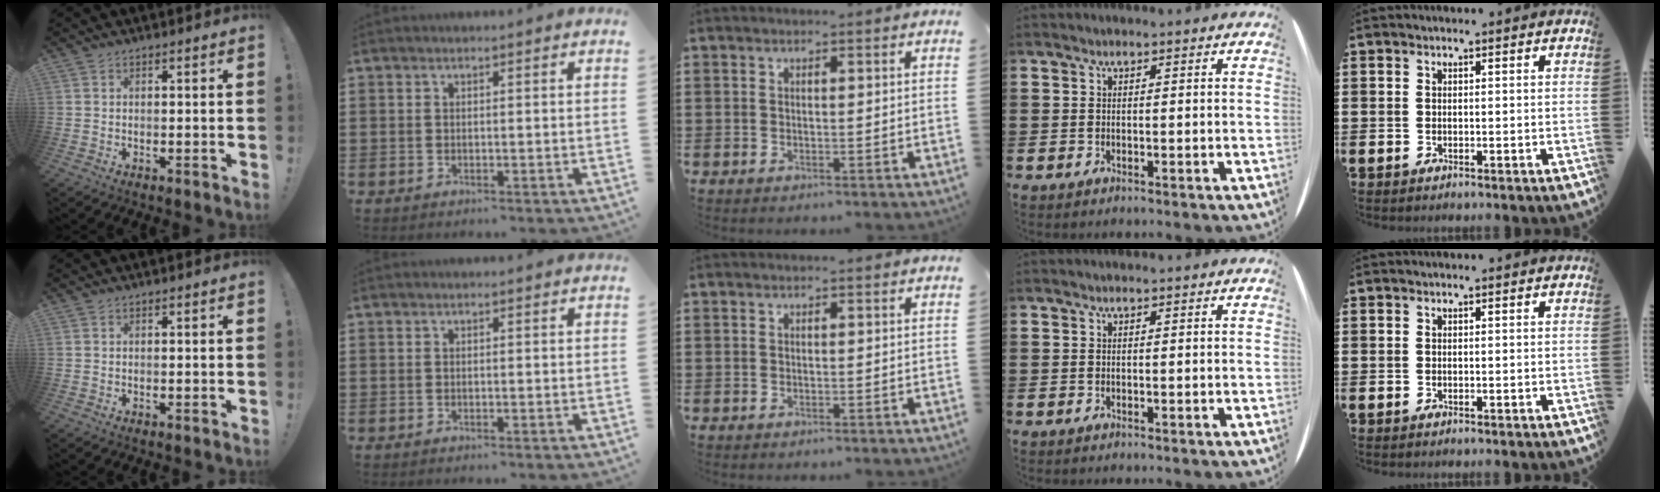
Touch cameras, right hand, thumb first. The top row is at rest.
{}